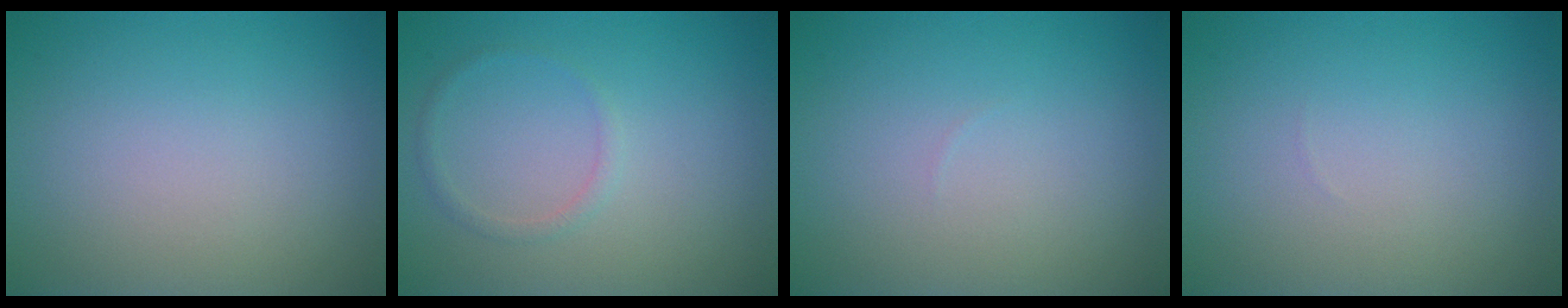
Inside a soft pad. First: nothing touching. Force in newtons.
{"total": 1.0, "press": 1.0, "slide": 0.0}
{"total": 0.0}
{"total": 0.0}